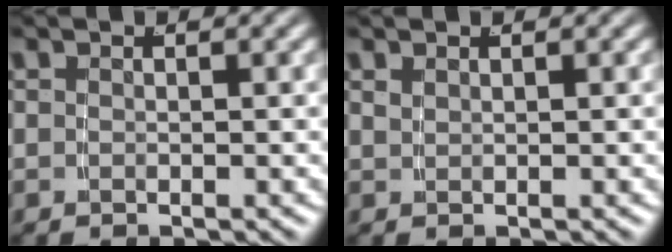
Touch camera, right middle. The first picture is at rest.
{"total": 0.8, "force": [0.6, -0.5, 0.0], "torque": [0.005, -0.001, 0.019]}